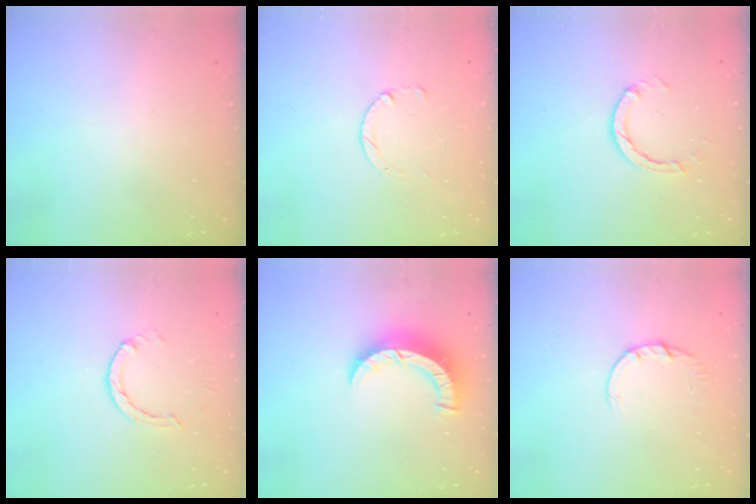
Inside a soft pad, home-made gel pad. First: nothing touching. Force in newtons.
{"total": 1.8, "press": 1.8, "slide": 0.2}
{"total": 2.7, "press": 2.7, "slide": 0.3}
{"total": 2.0, "press": 2.0, "slide": 0.2}
{"total": 7.9, "press": 7.9, "slide": 1.0}
{"total": 2.7, "press": 2.7, "slide": 0.4}